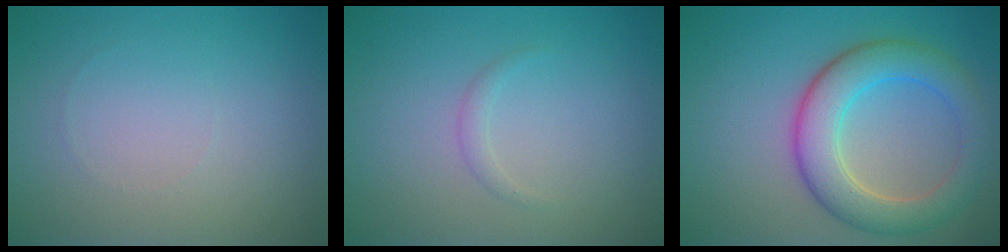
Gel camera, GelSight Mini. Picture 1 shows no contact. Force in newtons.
{"total": 0.8, "press": 0.8, "slide": 0.1}
{"total": 6.3, "press": 6.3, "slide": 0.3}